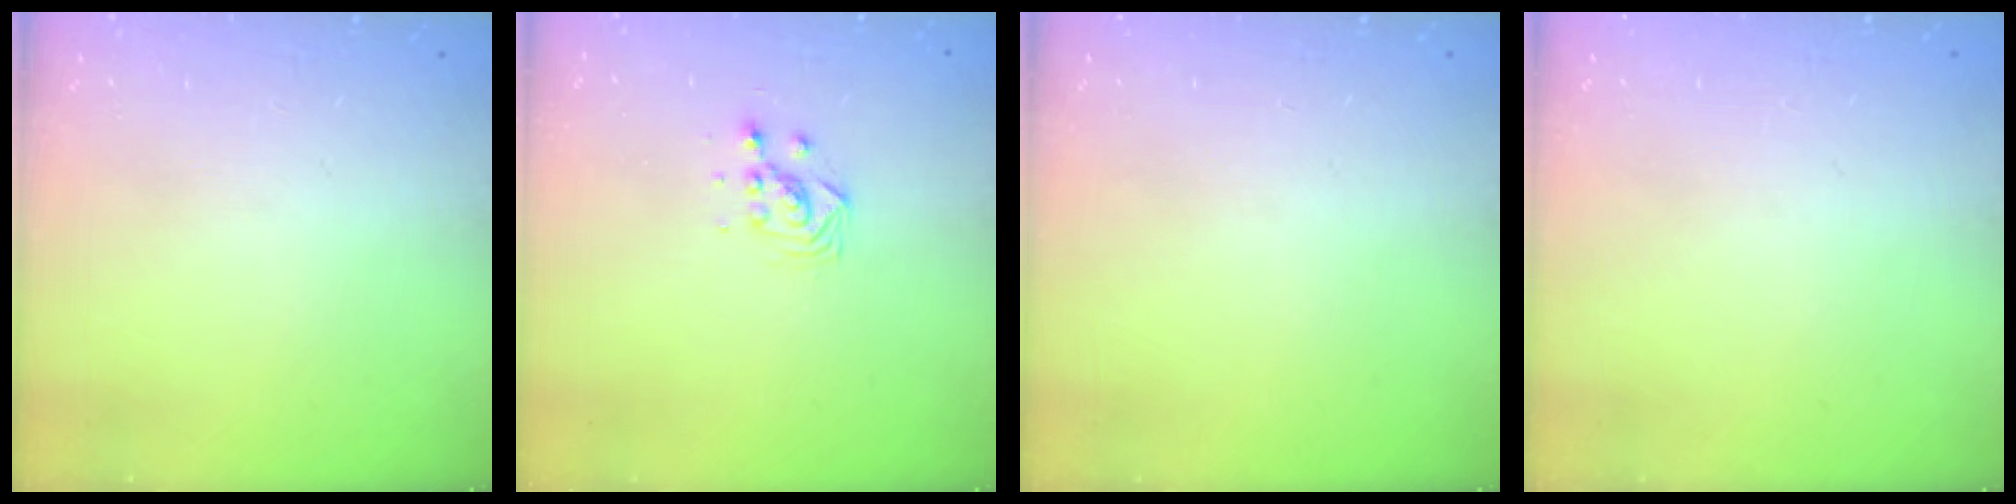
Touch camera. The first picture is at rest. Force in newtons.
{"total": 3.2, "press": 3.2, "slide": 0.5}
{"total": 0.0}
{"total": 0.0}